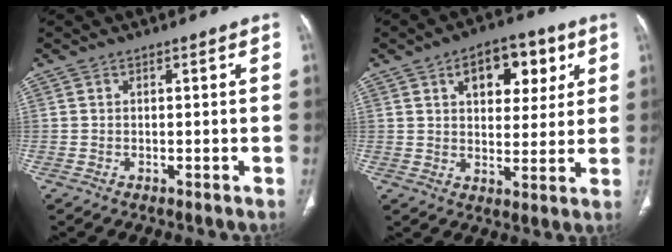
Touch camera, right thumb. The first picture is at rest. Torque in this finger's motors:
{"motor_torque": [0.30, 2.56, 1.11, 0.29, 0.07]}